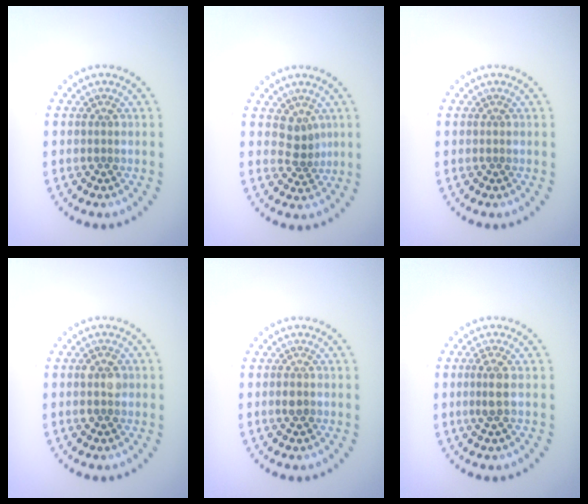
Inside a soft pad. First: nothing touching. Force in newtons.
{"total": 2.0, "press": 1.5, "slide": 1.4}
{"total": 0.0}
{"total": 2.3, "press": 2.3, "slide": 0.1}
{"total": 1.0, "press": 1.0, "slide": 0.2}
{"total": 1.7, "press": 1.5, "slide": 0.8}